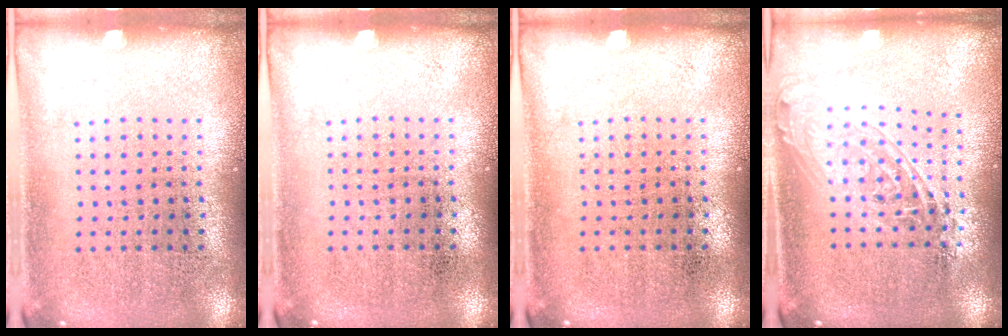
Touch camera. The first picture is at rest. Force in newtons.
{"total": 0.0}
{"total": 0.0}
{"total": 1.6, "press": 1.3, "slide": 0.9}